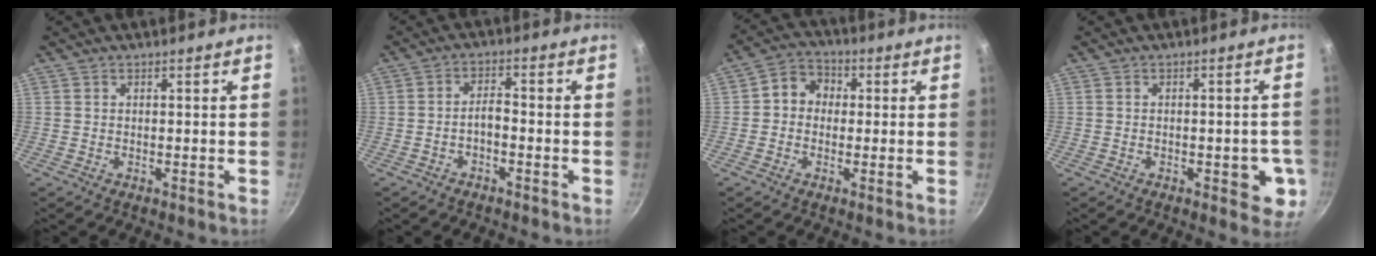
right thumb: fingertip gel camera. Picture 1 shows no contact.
{"total": 3.2, "force": [-1.7, 1.4, 2.3], "torque": [-0.037, 0.025, -0.032]}
{"total": 6.3, "force": [0.3, 5.5, 3.1], "torque": [-0.021, 0.016, -0.014]}
{"total": 6.2, "force": [-1.7, 3.0, 5.2], "torque": [-0.037, 0.002, -0.023]}